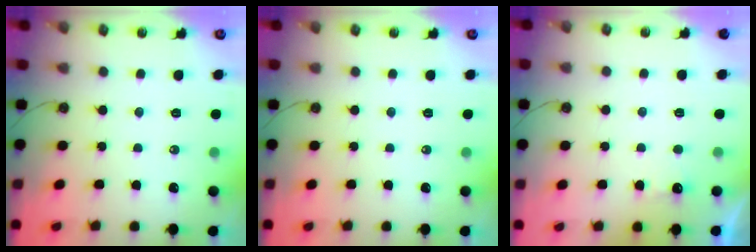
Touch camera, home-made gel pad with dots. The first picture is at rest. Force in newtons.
{"total": 0.0}
{"total": 1.0, "press": 0.7, "slide": 0.8}